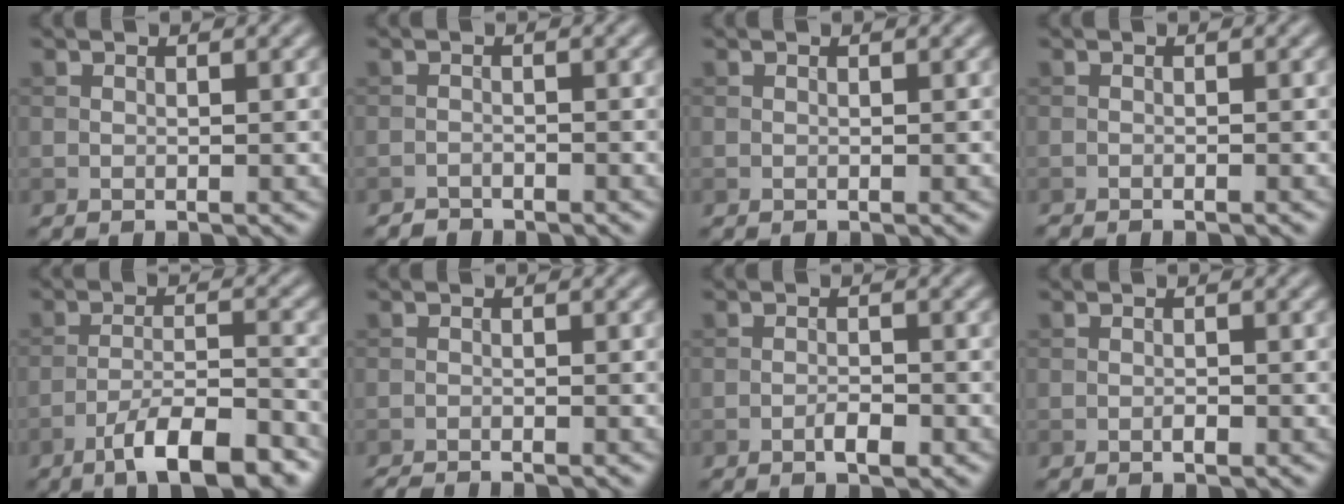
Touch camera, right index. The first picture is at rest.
{"total": 1.3, "force": [-1.2, 0.3, -0.1], "torque": [0.005, 0.003, -0.023]}
{"total": 0.0}
{"total": 1.1, "force": [-1.1, 0.0, 0.3], "torque": [-0.002, -0.002, -0.019]}
{"total": 8.2, "force": [-5.7, 2.0, 5.6], "torque": [-0.088, 0.005, -0.095]}
{"total": 1.7, "force": [-1.6, 0.1, 0.5], "torque": [-0.009, -0.004, -0.031]}
{"total": 1.7, "force": [-1.0, 0.5, 1.4], "torque": [-0.023, 0.002, -0.018]}
{"total": 0.6, "force": [-0.4, 0.2, 0.5], "torque": [-0.009, 0.001, -0.006]}